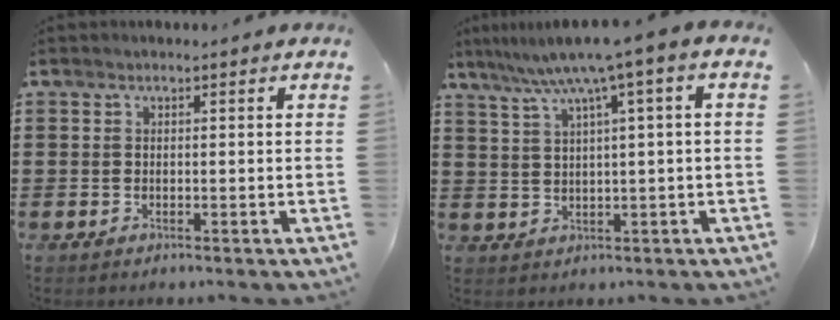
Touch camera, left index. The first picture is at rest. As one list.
[{"total": 5.9, "force": [2.4, -0.2, 5.4], "torque": [-0.109, -0.015, 0.034]}]